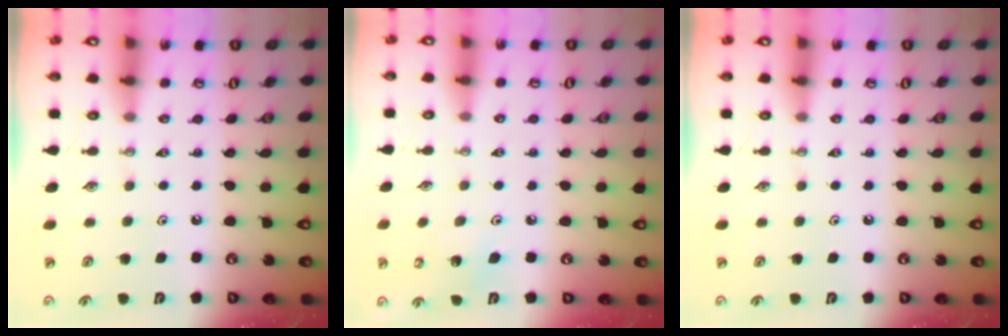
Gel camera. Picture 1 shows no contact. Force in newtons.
{"total": 5.6, "press": 5.3, "slide": 1.6}
{"total": 0.0}